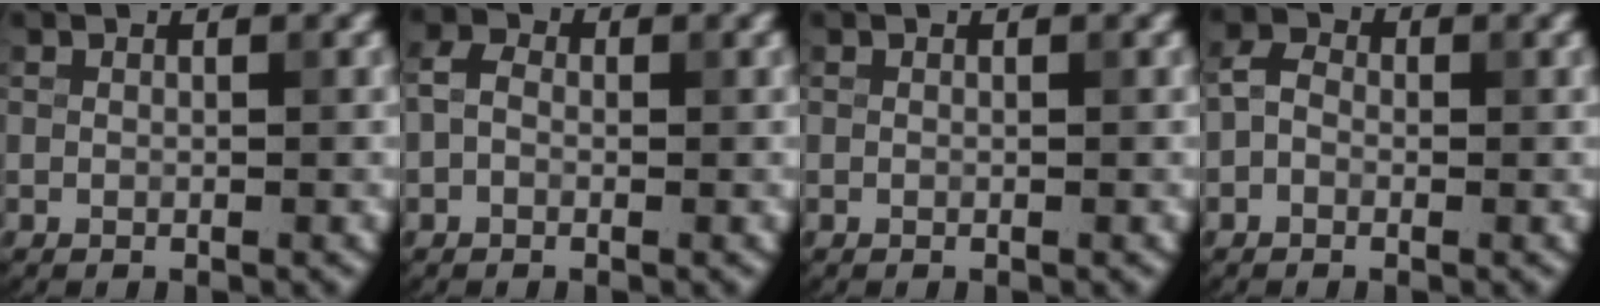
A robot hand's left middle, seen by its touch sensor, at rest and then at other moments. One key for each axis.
{"total": 1.9, "fx": -0.4, "fy": 1.4, "fz": 1.1, "tx": -0.022, "ty": 0.007, "tz": -0.017}
{"total": 0.0}
{"total": 2.0, "fx": -0.6, "fy": 1.5, "fz": 1.1, "tx": -0.018, "ty": 0.007, "tz": -0.021}